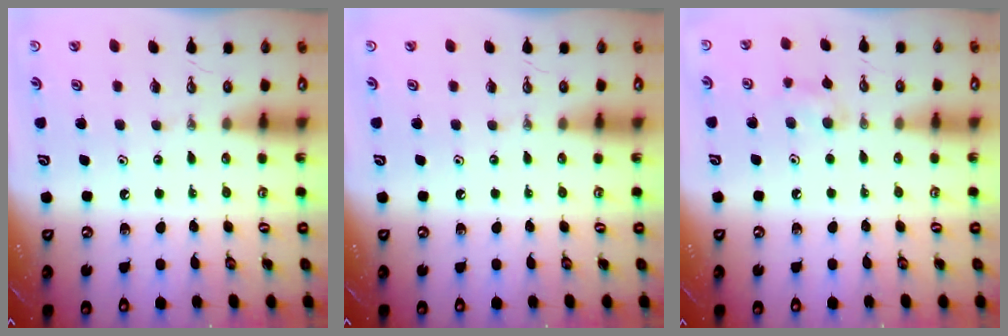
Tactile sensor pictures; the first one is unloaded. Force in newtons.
{"total": 0.0}
{"total": 6.4, "press": 6.3, "slide": 1.3}